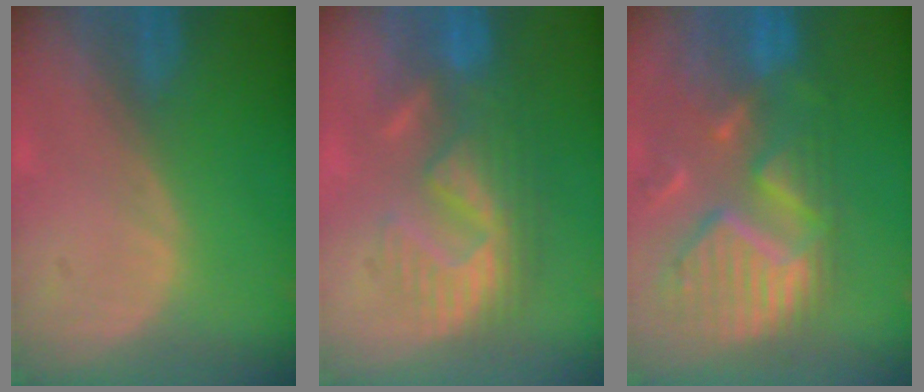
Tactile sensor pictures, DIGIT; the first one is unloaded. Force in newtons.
{"total": 8.8, "press": 8.7, "slide": 1.4}
{"total": 12.9, "press": 10.9, "slide": 6.9}